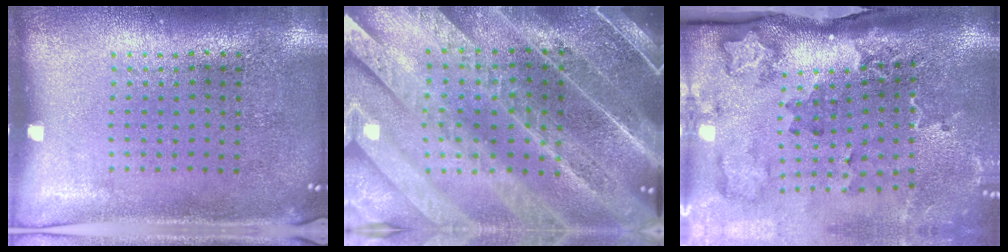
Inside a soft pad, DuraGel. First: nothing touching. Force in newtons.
{"total": 5.6, "press": 4.7, "slide": 3.0}
{"total": 2.5, "press": 2.0, "slide": 1.6}